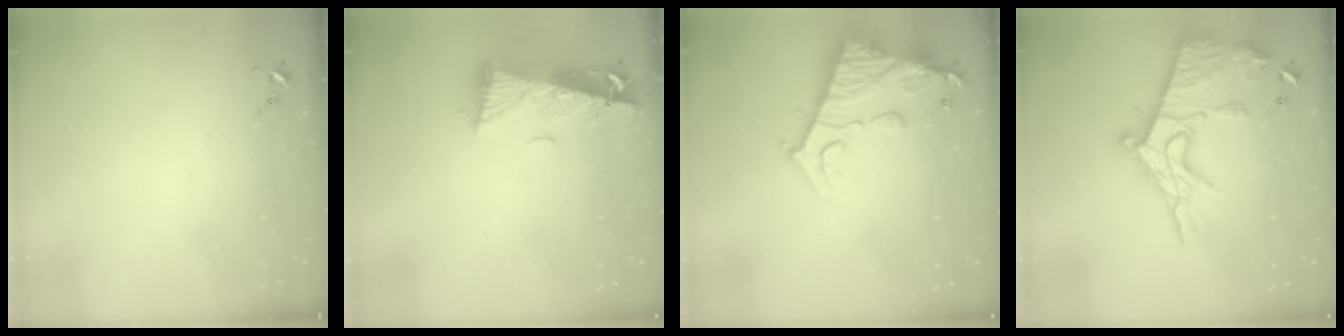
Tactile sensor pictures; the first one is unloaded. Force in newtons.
{"total": 9.3, "press": 9.3, "slide": 1.1}
{"total": 15.0, "press": 14.9, "slide": 1.6}
{"total": 19.5, "press": 19.5, "slide": 1.5}